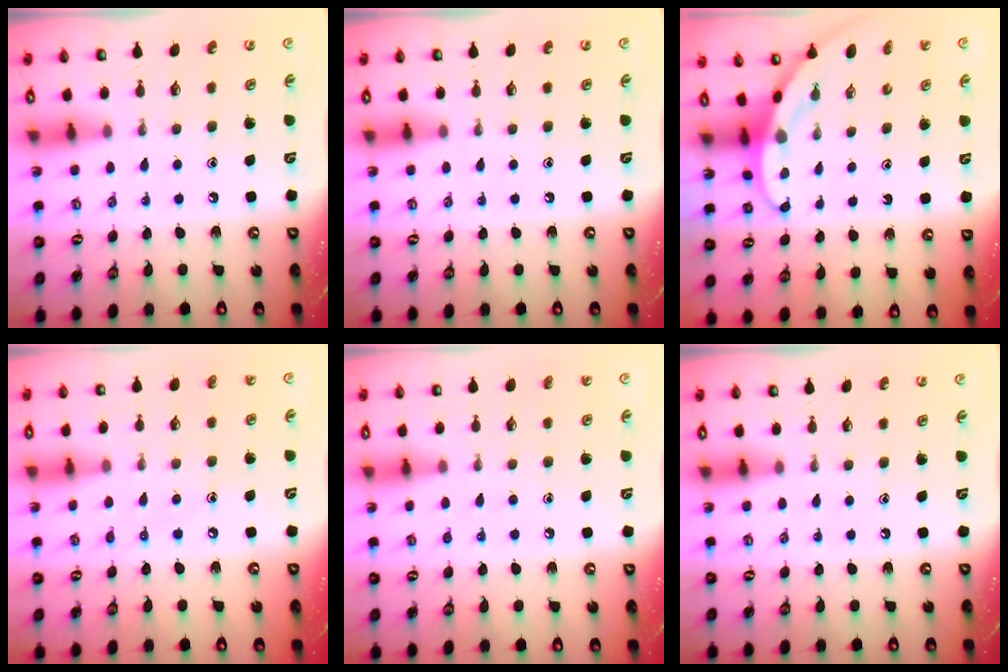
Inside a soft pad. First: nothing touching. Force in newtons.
{"total": 0.0}
{"total": 3.2, "press": 3.2, "slide": 0.2}
{"total": 5.4, "press": 5.4, "slide": 0.6}
{"total": 3.9, "press": 3.9, "slide": 0.4}
{"total": 0.0}